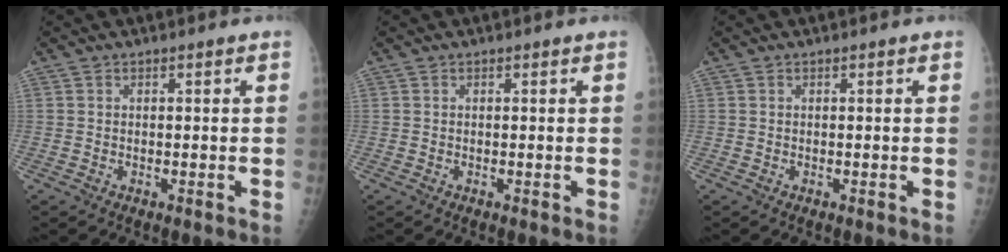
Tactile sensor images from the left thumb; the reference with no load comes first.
{"total": 0.0}
{"total": 0.0}